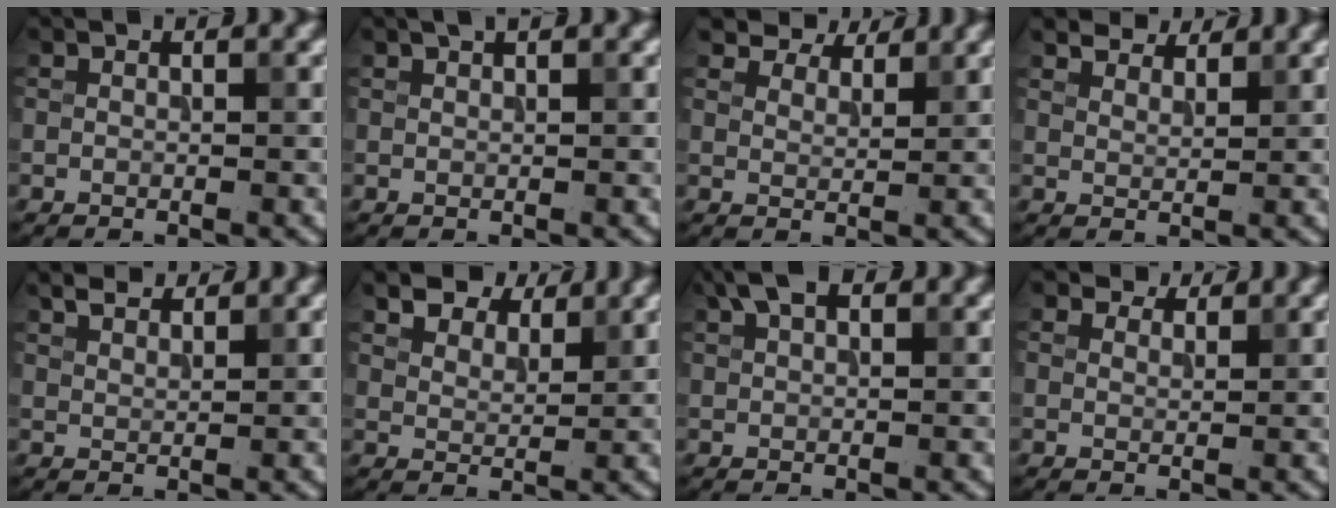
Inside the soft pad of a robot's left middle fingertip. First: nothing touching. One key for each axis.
{"total": 0.9, "fx": 0.7, "fy": 0.2, "fz": 0.6, "tx": -0.007, "ty": 0.002, "tz": 0.011}
{"total": 5.1, "fx": 4.6, "fy": 1.7, "fz": 1.4, "tx": -0.038, "ty": -0.010, "tz": 0.090}
{"total": 3.9, "fx": 3.7, "fy": 0.8, "fz": 0.9, "tx": -0.022, "ty": -0.001, "tz": 0.066}
{"total": 2.8, "fx": 2.5, "fy": 0.8, "fz": 1.1, "tx": -0.022, "ty": 0.004, "tz": 0.045}
{"total": 6.3, "fx": 5.4, "fy": 2.5, "fz": 2.3, "tx": -0.059, "ty": -0.002, "tz": 0.095}
{"total": 2.9, "fx": 1.8, "fy": 1.4, "fz": 1.8, "tx": -0.033, "ty": 0.008, "tz": 0.034}
{"total": 2.9, "fx": 2.6, "fy": 1.1, "fz": 0.6, "tx": -0.017, "ty": -0.005, "tz": 0.044}